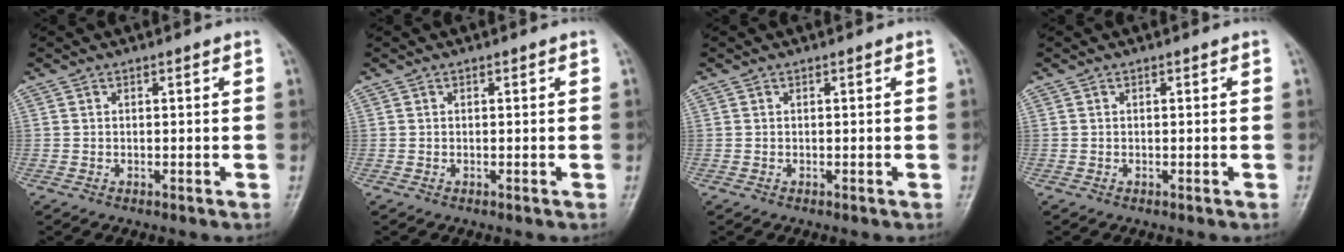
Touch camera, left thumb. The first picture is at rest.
{"total": 0.0}
{"total": 0.0}
{"total": 0.0}